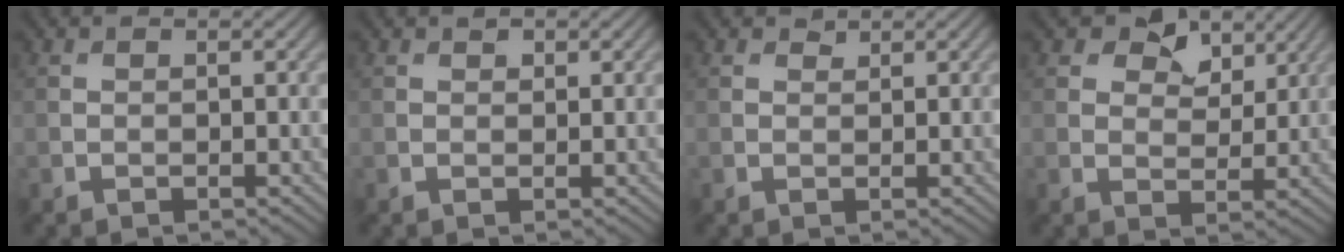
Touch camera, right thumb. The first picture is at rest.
{"total": 0.9, "force": [0.6, 0.5, 0.4], "torque": [-0.007, -0.001, 0.010]}
{"total": 0.8, "force": [0.7, 0.3, 0.1], "torque": [-0.002, -0.003, 0.015]}
{"total": 5.6, "force": [3.4, 3.4, 2.8], "torque": [-0.039, -0.006, 0.050]}